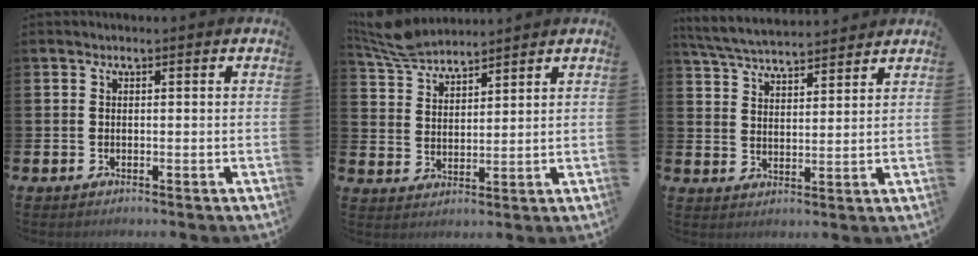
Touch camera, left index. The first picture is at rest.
{"total": 6.3, "force": [6.1, 1.1, 1.2], "torque": [-0.048, -0.024, 0.115]}
{"total": 5.5, "force": [5.4, 0.5, 0.9], "torque": [-0.041, -0.028, 0.098]}